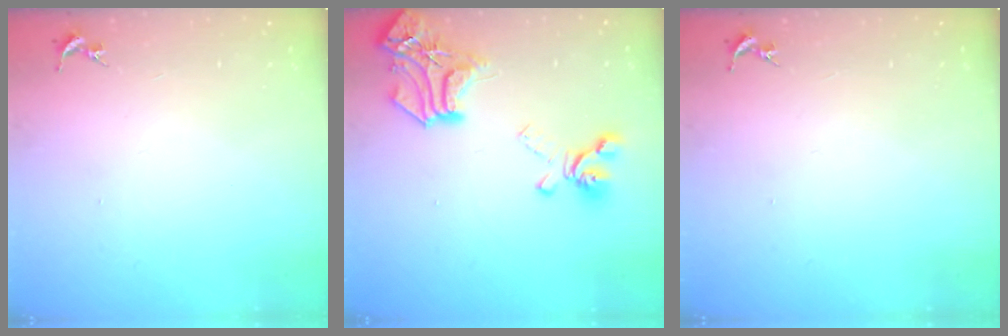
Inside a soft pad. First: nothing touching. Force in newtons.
{"total": 19.7, "press": 19.7, "slide": 1.4}
{"total": 0.0}